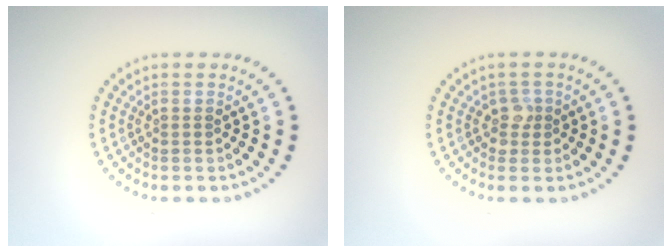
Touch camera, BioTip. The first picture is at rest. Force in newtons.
{"total": 1.6, "press": 1.3, "slide": 0.9}